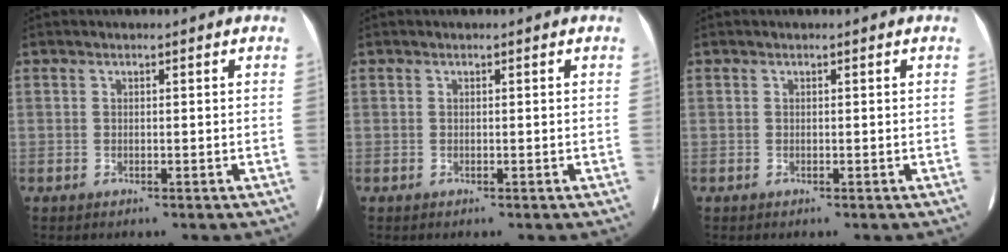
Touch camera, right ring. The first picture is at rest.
{"total": 0.0}
{"total": 0.0}